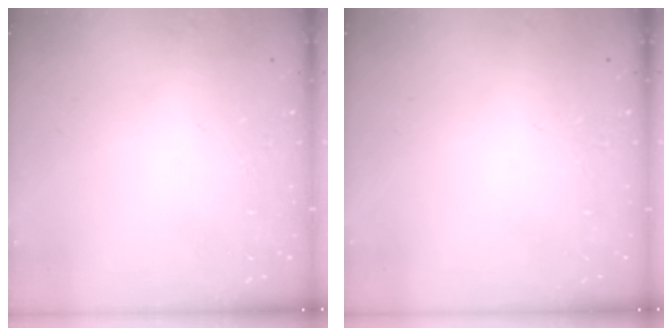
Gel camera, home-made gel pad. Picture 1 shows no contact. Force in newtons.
{"total": 0.0}